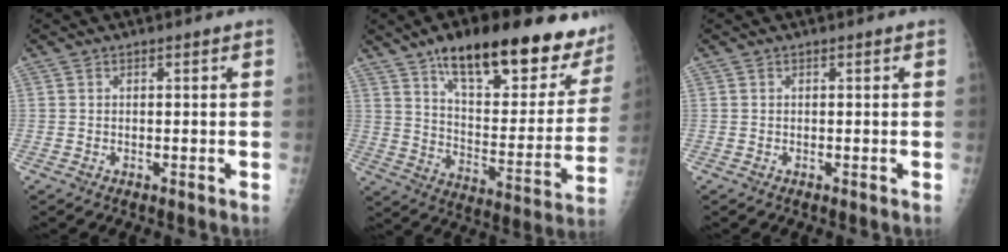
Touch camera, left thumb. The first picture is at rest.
{"total": 28.2, "force": [19.0, 9.9, 18.4], "torque": [-0.220, -0.062, 0.275]}
{"total": 0.0}